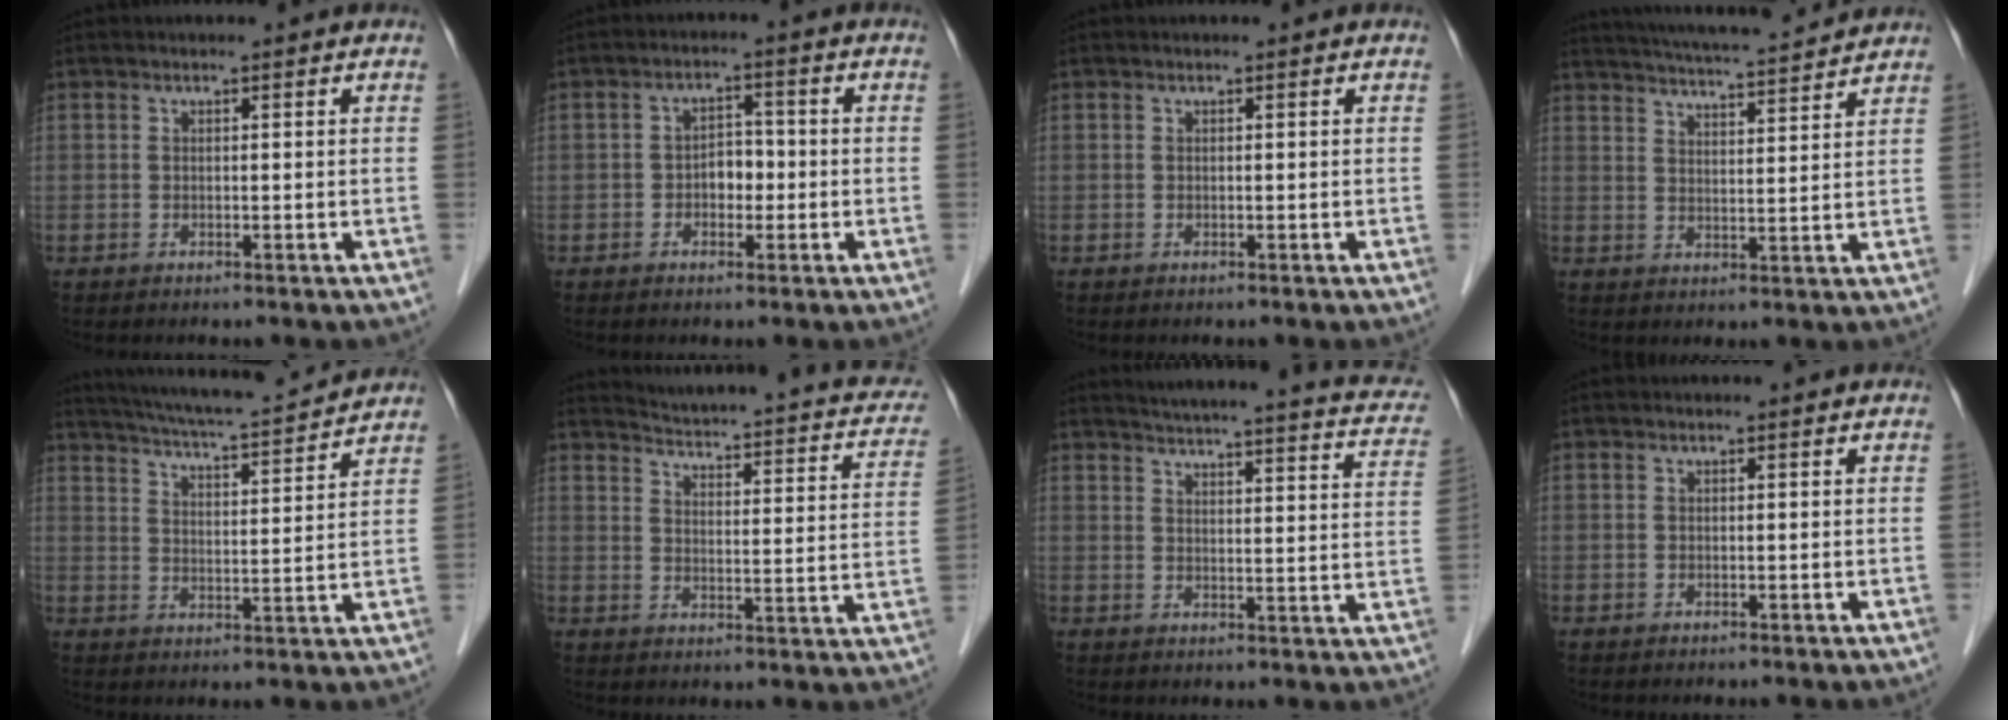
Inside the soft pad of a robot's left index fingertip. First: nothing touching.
{"total": 3.4, "force": [-0.9, 2.2, 2.5], "torque": [-0.037, 0.012, -0.017]}
{"total": 0.0}
{"total": 13.4, "force": [12.4, 0.6, 5.0], "torque": [-0.090, 0.018, 0.178]}
{"total": 13.9, "force": [13.0, 0.4, 5.0], "torque": [-0.093, 0.011, 0.193]}
{"total": 18.5, "force": [15.6, 4.4, 9.0], "torque": [-0.112, -0.010, 0.175]}
{"total": 21.5, "force": [19.0, 3.0, 9.6], "torque": [-0.124, -0.023, 0.212]}
{"total": 0.0}